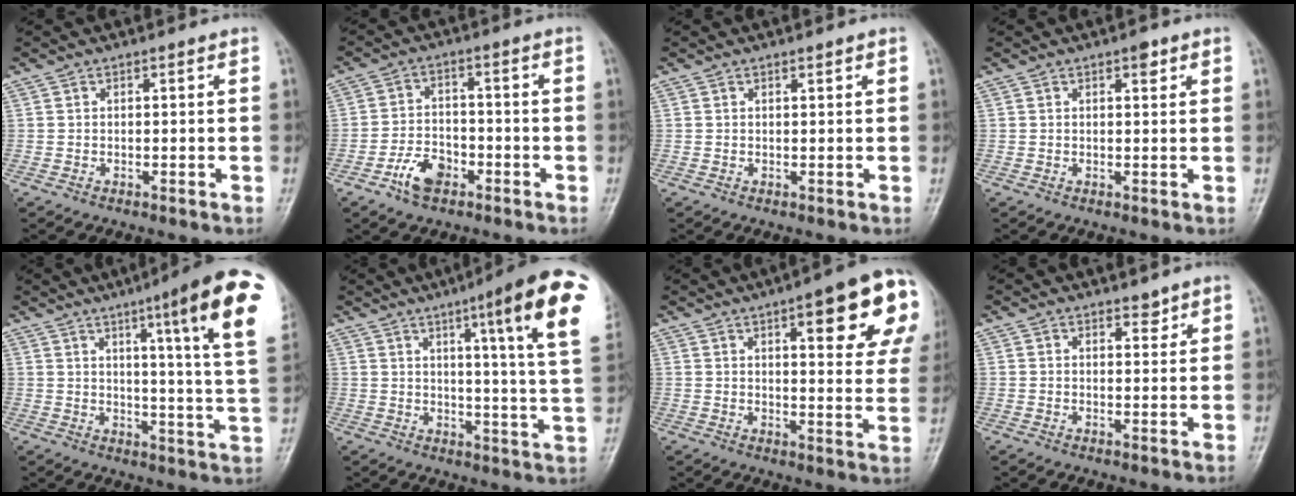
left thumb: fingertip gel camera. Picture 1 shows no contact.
{"total": 6.4, "force": [-3.5, 4.0, 3.6], "torque": [-0.053, 0.022, -0.064]}
{"total": 0.6, "force": [0.4, 0.1, 0.3], "torque": [-0.007, -0.003, 0.007]}
{"total": 1.9, "force": [1.1, 0.8, 1.3], "torque": [-0.013, -0.003, 0.013]}
{"total": 19.4, "force": [8.8, 1.4, 17.2], "torque": [-0.212, -0.034, 0.109]}
{"total": 18.8, "force": [8.4, 1.5, 16.7], "torque": [-0.207, -0.030, 0.102]}
{"total": 18.0, "force": [7.8, 4.8, 15.5], "torque": [-0.171, -0.019, 0.093]}
{"total": 2.0, "force": [1.6, 0.9, 0.8], "torque": [0.002, -0.010, 0.021]}